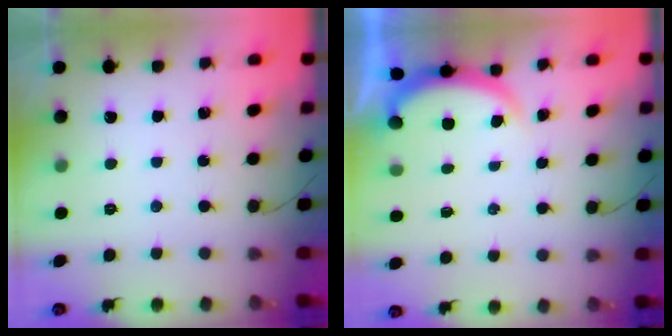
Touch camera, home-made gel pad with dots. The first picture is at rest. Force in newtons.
{"total": 1.8, "press": 1.8, "slide": 0.5}